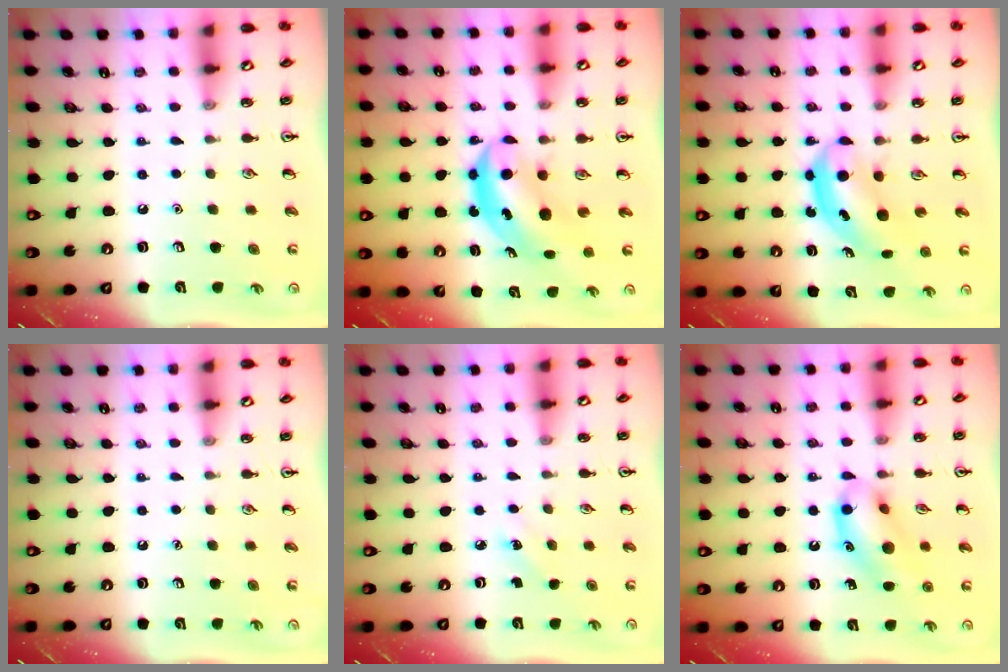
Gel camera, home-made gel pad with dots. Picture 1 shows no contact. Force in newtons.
{"total": 5.7, "press": 5.5, "slide": 1.6}
{"total": 5.1, "press": 5.0, "slide": 0.6}
{"total": 0.0}
{"total": 2.8, "press": 2.6, "slide": 1.0}
{"total": 13.3, "press": 13.2, "slide": 1.7}